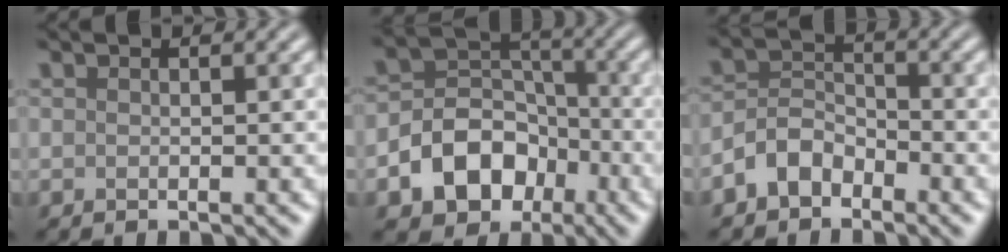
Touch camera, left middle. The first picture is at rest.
{"total": 7.7, "force": [-3.4, 5.8, 3.8], "torque": [-0.048, 0.006, -0.075]}
{"total": 3.4, "force": [-2.3, 2.1, 1.5], "torque": [-0.027, 0.012, -0.054]}